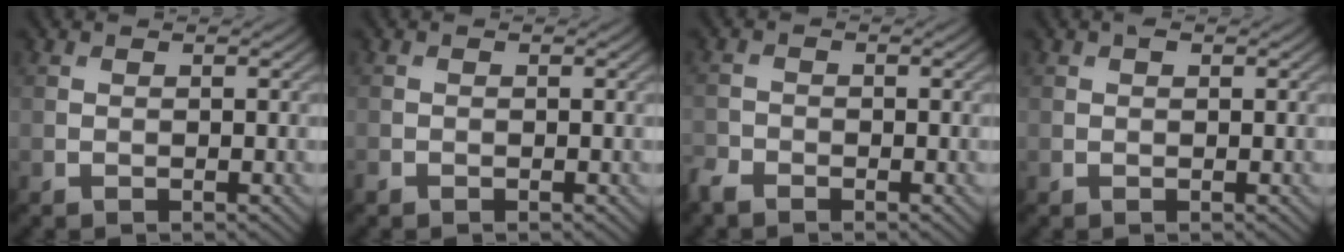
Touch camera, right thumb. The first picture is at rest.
{"total": 0.6, "force": [-0.5, 0.2, 0.1], "torque": [-0.003, -0.003, -0.011]}
{"total": 2.2, "force": [-1.9, 0.9, 0.6], "torque": [-0.016, -0.005, -0.049]}
{"total": 0.6, "force": [0.3, 0.4, 0.4], "torque": [-0.005, -0.001, 0.003]}